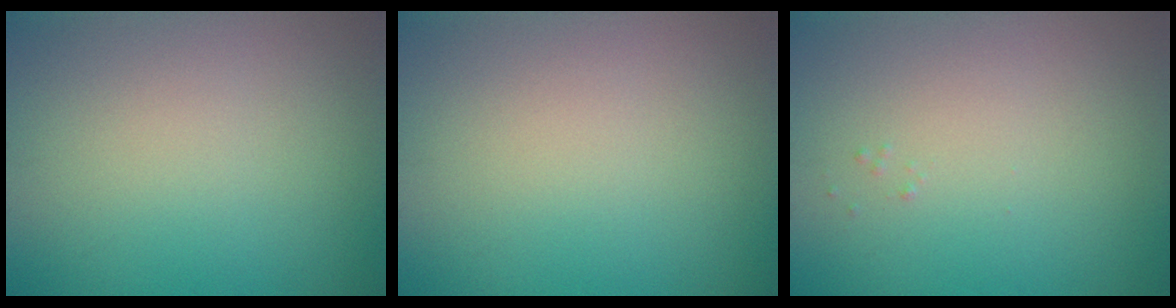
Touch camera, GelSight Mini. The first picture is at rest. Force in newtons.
{"total": 0.0}
{"total": 0.0}